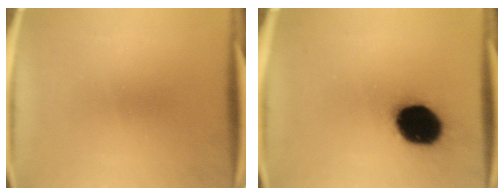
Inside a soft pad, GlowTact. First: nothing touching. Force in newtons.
{"total": 18.7}